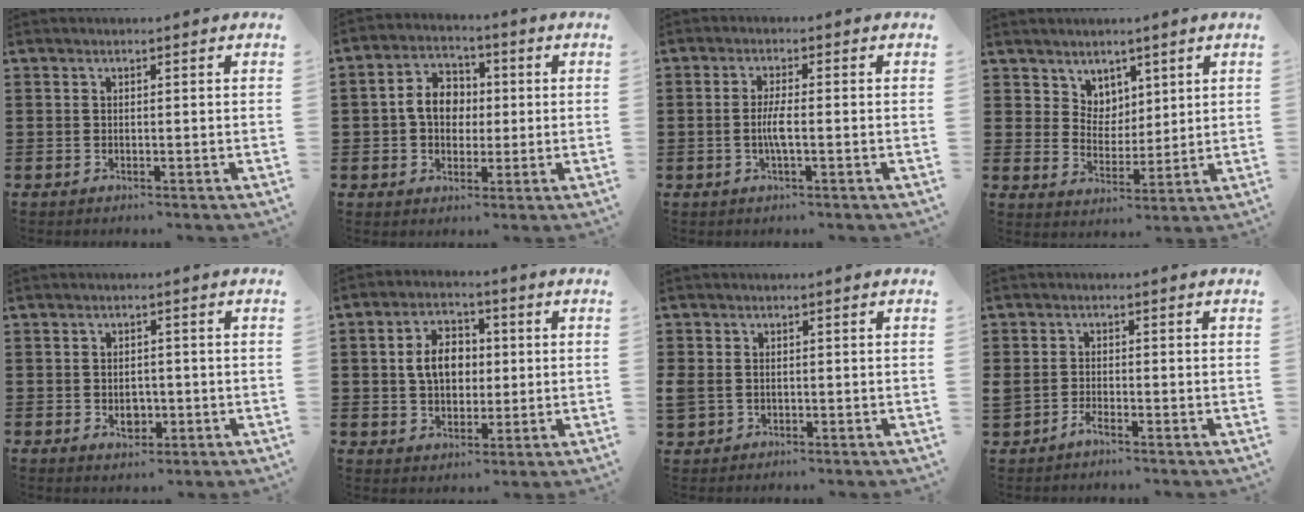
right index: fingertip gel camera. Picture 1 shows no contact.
{"total": 6.4, "force": [0.1, 5.1, 4.0], "torque": [-0.087, 0.012, -0.005]}
{"total": 3.4, "force": [-0.7, 0.6, 3.3], "torque": [-0.074, -0.006, -0.017]}
{"total": 5.3, "force": [3.8, 3.6, -0.3], "torque": [-0.021, -0.001, 0.073]}
{"total": 3.1, "force": [-0.6, 2.2, 2.1], "torque": [-0.035, 0.001, -0.014]}
{"total": 6.6, "force": [0.6, 4.7, 4.5], "torque": [-0.098, 0.014, 0.003]}
{"total": 1.8, "force": [-0.2, 1.5, 0.8], "torque": [-0.030, -0.001, -0.006]}
{"total": 1.7, "force": [-1.2, 0.6, 1.1], "torque": [-0.029, -0.002, -0.027]}